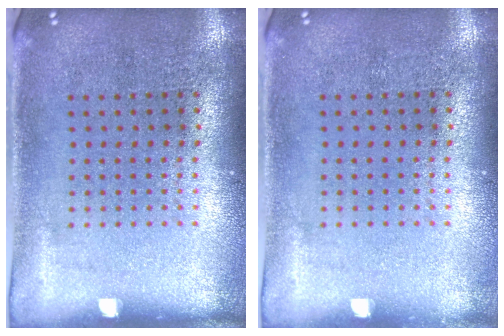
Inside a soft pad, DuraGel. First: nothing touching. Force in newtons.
{"total": 0.0}